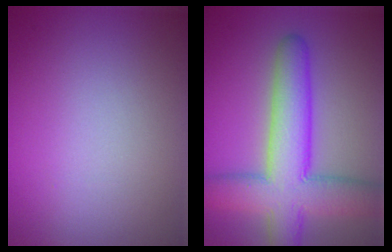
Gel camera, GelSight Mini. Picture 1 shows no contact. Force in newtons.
{"total": 8.8, "press": 8.7, "slide": 0.5}